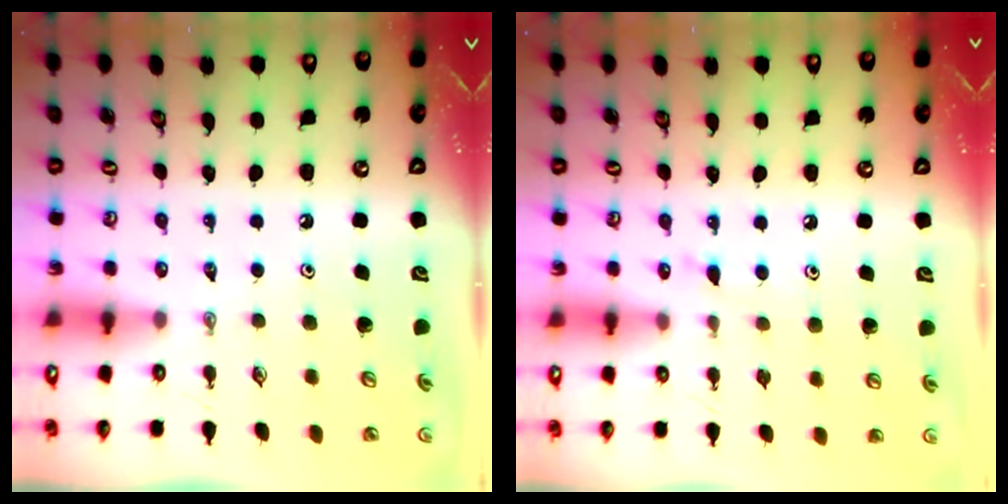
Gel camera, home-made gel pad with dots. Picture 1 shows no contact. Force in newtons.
{"total": 8.3, "press": 8.3, "slide": 0.5}